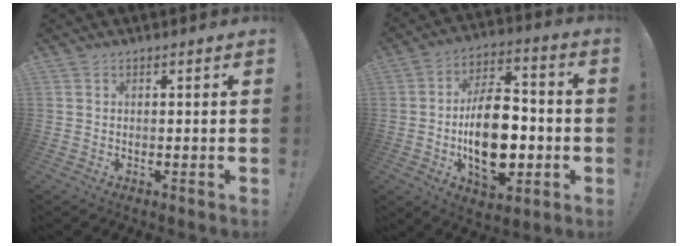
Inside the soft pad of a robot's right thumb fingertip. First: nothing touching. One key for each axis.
{"total": 20.5, "fx": -3.4, "fy": 12.2, "fz": 16.1, "tx": -0.263, "ty": 0.018, "tz": -0.051}